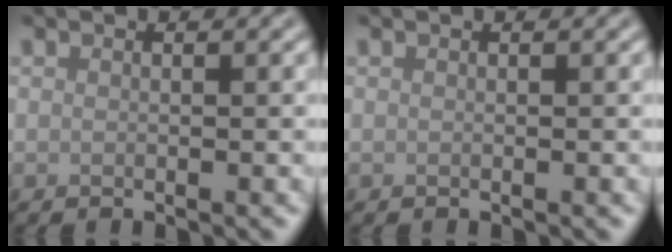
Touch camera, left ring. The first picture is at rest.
{"total": 0.0}